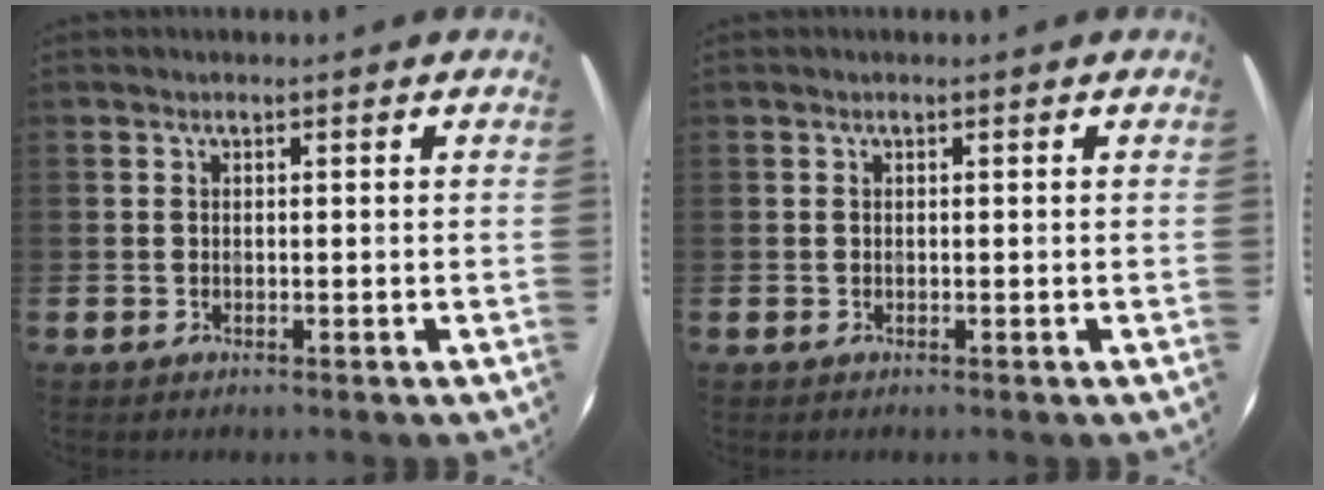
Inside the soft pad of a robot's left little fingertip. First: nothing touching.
{"total": 0.0}